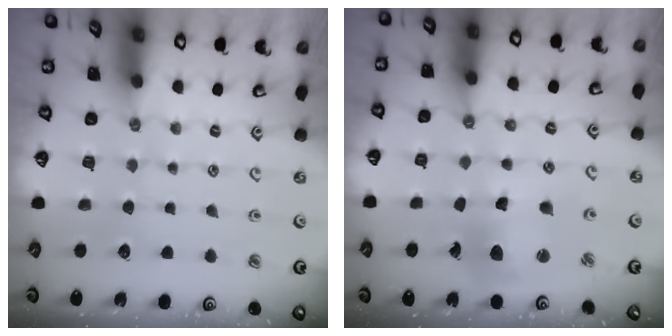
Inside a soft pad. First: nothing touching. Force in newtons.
{"total": 11.0, "press": 10.7, "slide": 2.4}